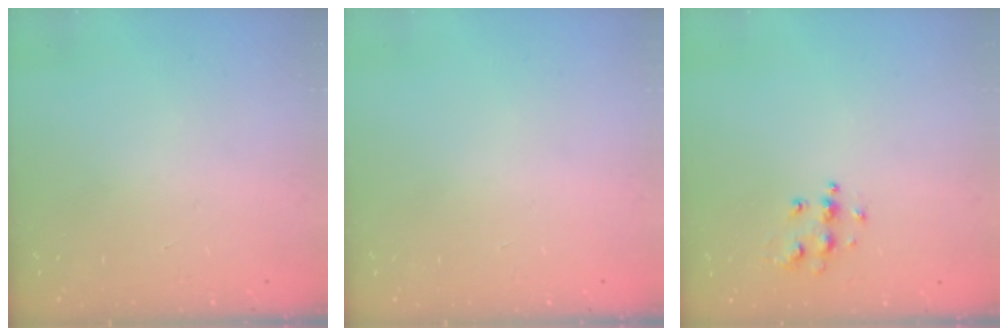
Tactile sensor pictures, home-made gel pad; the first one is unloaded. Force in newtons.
{"total": 0.0}
{"total": 6.3, "press": 6.3, "slide": 0.3}